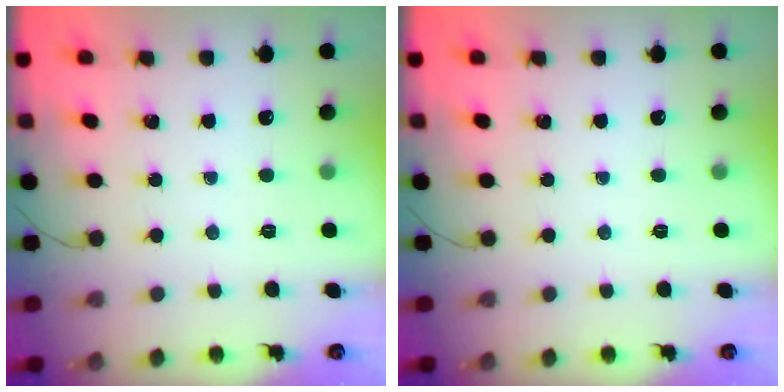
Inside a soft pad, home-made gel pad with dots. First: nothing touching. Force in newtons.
{"total": 0.0}